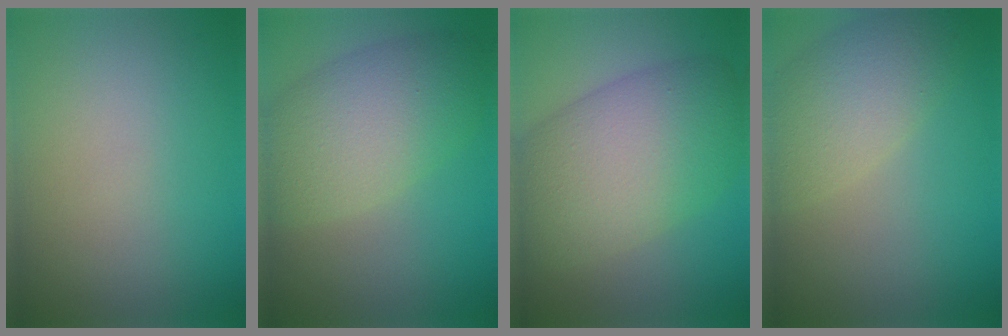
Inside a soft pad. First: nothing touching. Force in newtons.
{"total": 7.0, "press": 7.0, "slide": 0.3}
{"total": 10.2, "press": 10.2, "slide": 0.3}
{"total": 5.2, "press": 5.2, "slide": 0.3}